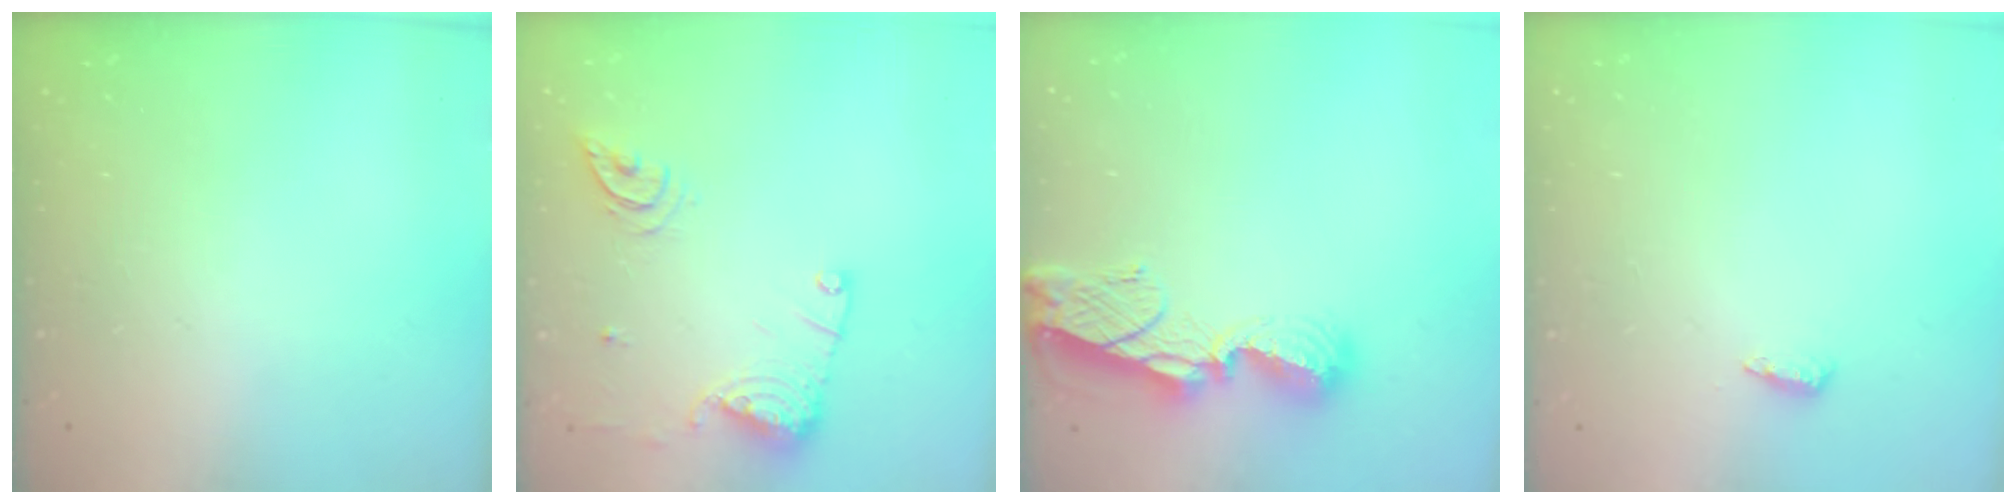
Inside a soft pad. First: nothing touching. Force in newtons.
{"total": 12.2, "press": 12.2, "slide": 1.2}
{"total": 9.7, "press": 9.7, "slide": 0.9}
{"total": 5.6, "press": 5.5, "slide": 1.0}